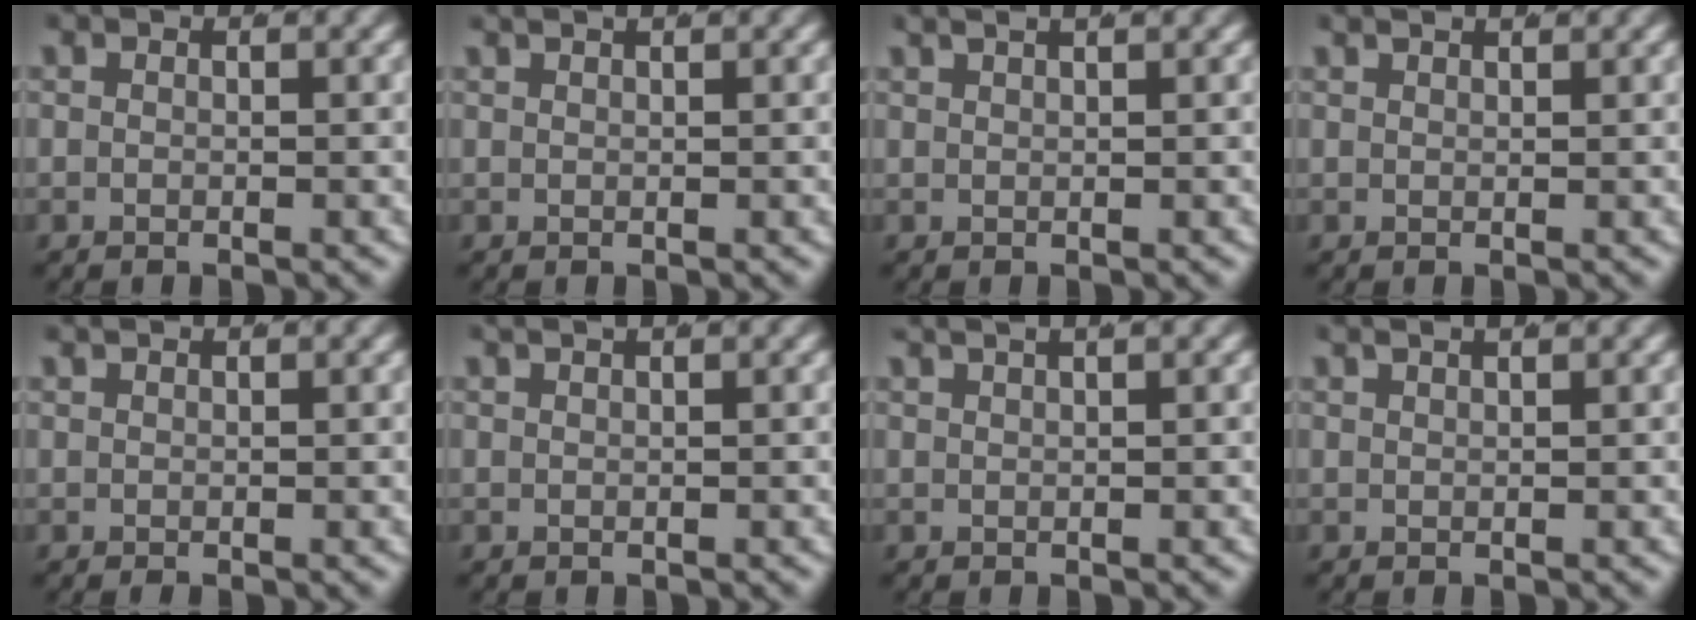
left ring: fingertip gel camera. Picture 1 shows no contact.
{"total": 1.1, "force": [1.0, -0.2, 0.5], "torque": [-0.001, 0.005, 0.017]}
{"total": 2.5, "force": [2.1, 0.1, 1.4], "torque": [-0.010, 0.010, 0.034]}
{"total": 1.5, "force": [1.4, -0.3, 0.5], "torque": [0.000, 0.001, 0.025]}
{"total": 0.6, "force": [0.5, -0.4, 0.2], "torque": [0.002, -0.003, 0.014]}
{"total": 1.5, "force": [1.3, -0.1, 0.7], "torque": [-0.004, 0.007, 0.021]}
{"total": 2.8, "force": [2.3, 0.2, 1.6], "torque": [-0.014, 0.013, 0.037]}
{"total": 2.2, "force": [1.9, 0.0, 1.1], "torque": [-0.008, 0.008, 0.032]}